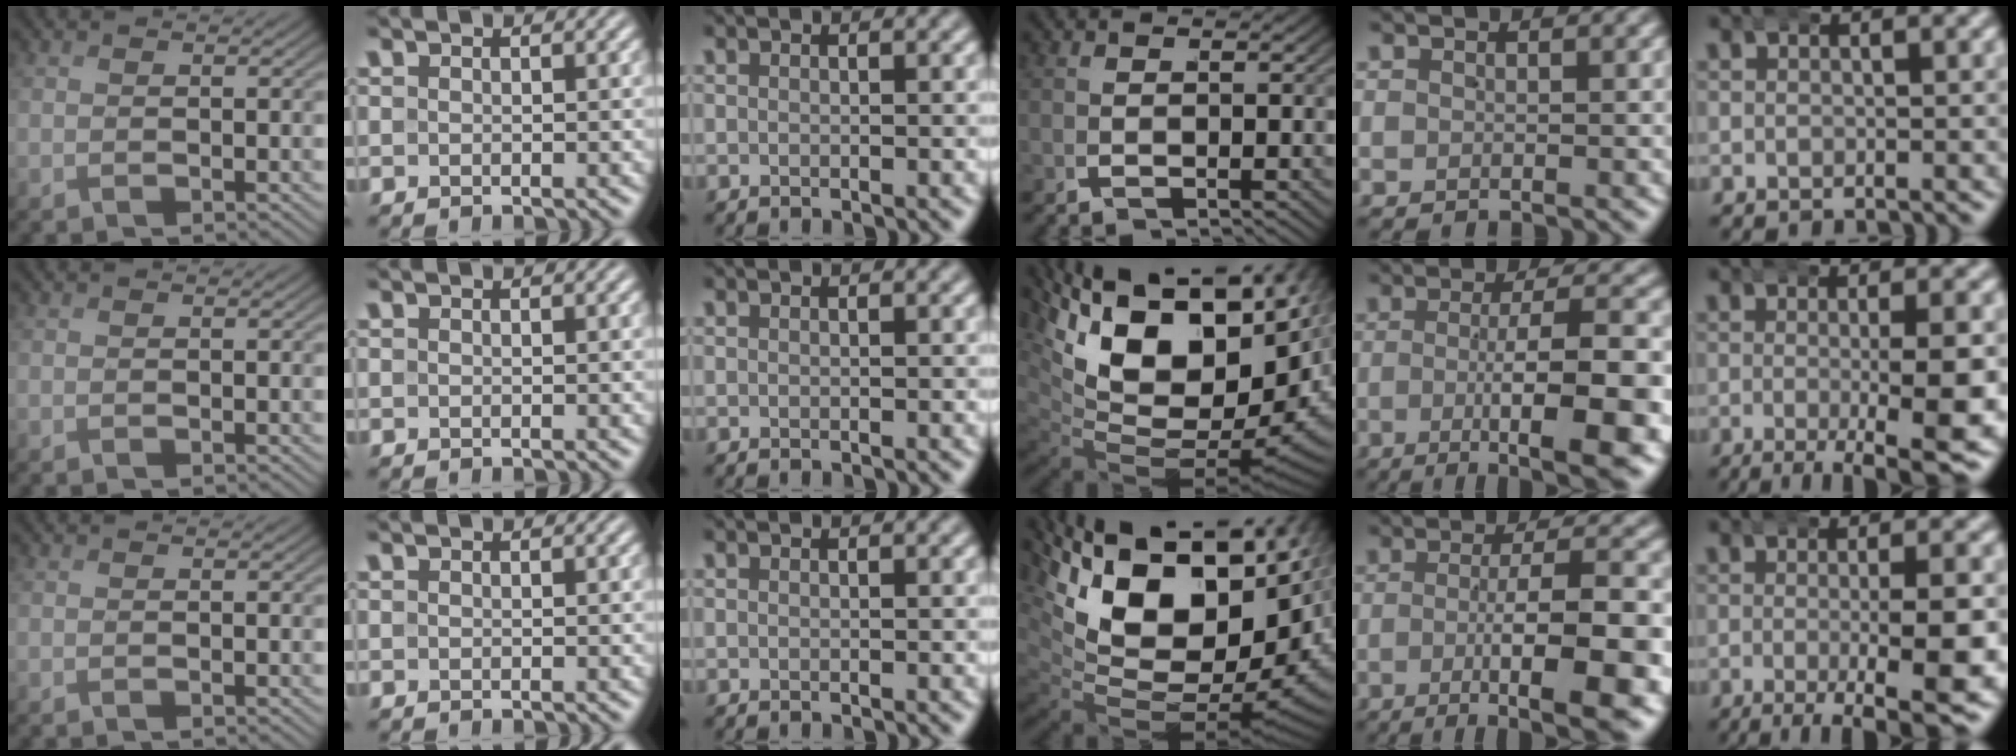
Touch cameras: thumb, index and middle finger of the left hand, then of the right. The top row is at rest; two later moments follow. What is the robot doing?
{"motion": "wrap", "object": "arm wrap"}